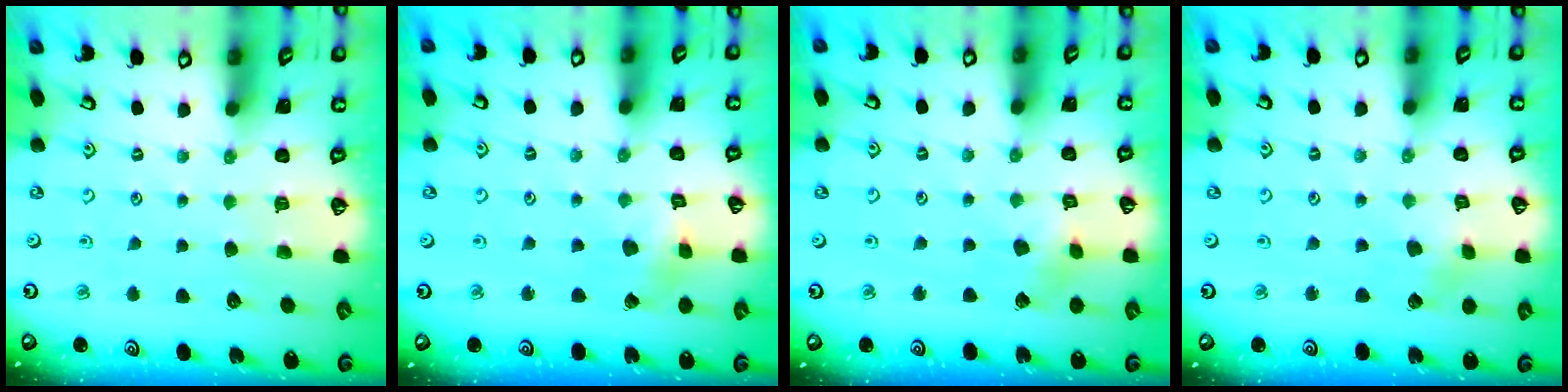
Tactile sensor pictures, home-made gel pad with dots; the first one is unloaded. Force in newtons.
{"total": 2.7, "press": 2.7, "slide": 0.2}
{"total": 3.9, "press": 3.8, "slide": 0.4}
{"total": 2.5, "press": 2.5, "slide": 0.3}